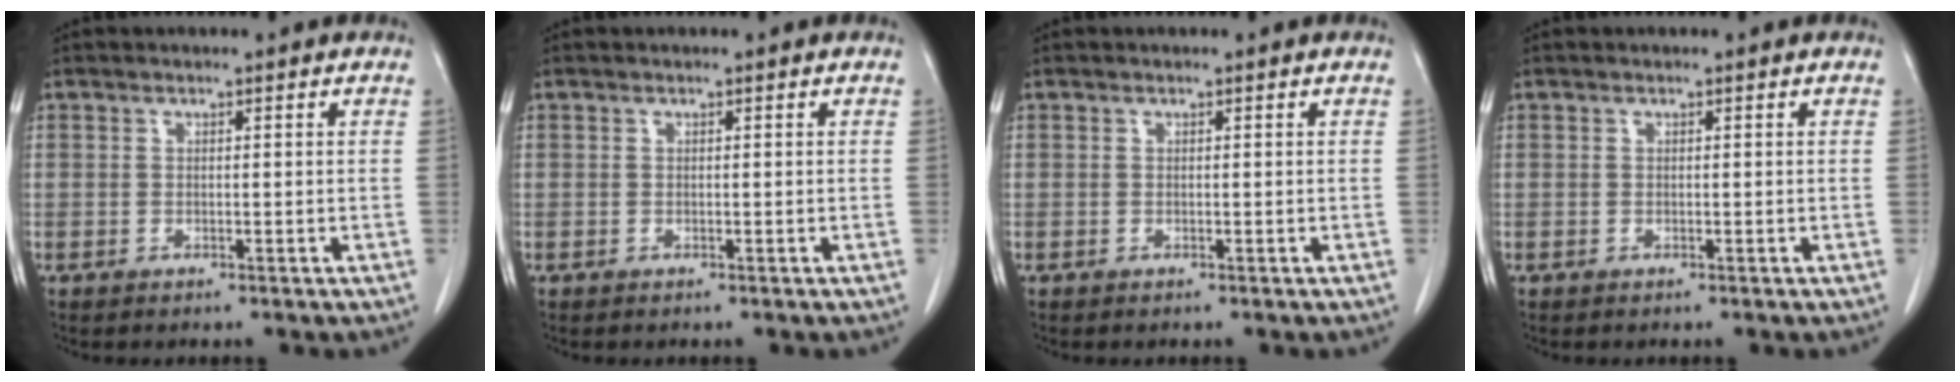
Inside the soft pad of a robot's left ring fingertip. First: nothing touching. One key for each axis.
{"total": 0.0}
{"total": 0.0}
{"total": 0.0}